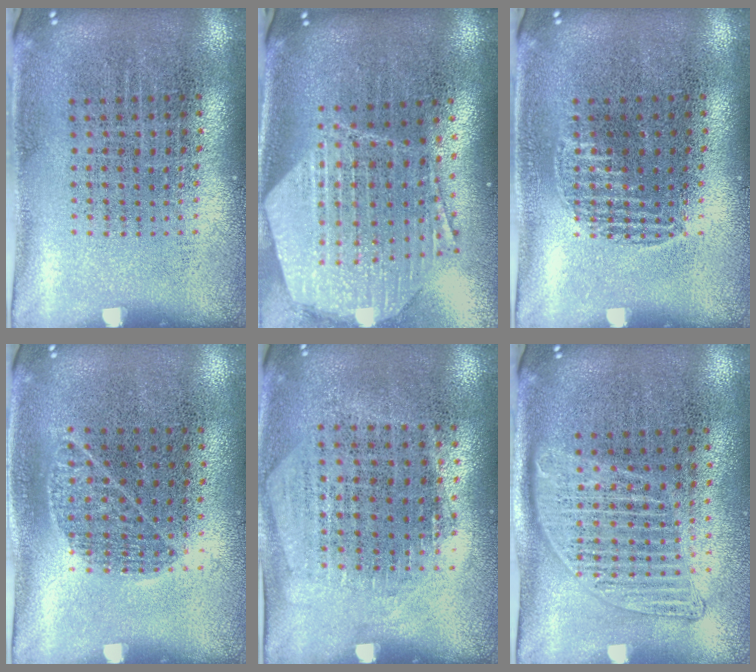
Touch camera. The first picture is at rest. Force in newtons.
{"total": 2.7, "press": 2.2, "slide": 1.6}
{"total": 0.9, "press": 0.8, "slide": 0.2}
{"total": 0.9, "press": 0.5, "slide": 0.7}
{"total": 1.3, "press": 1.2, "slide": 0.6}
{"total": 1.4, "press": 1.3, "slide": 0.6}